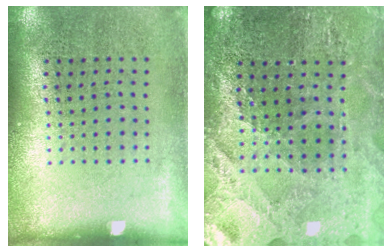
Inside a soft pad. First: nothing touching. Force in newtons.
{"total": 2.8, "press": 2.8, "slide": 0.2}